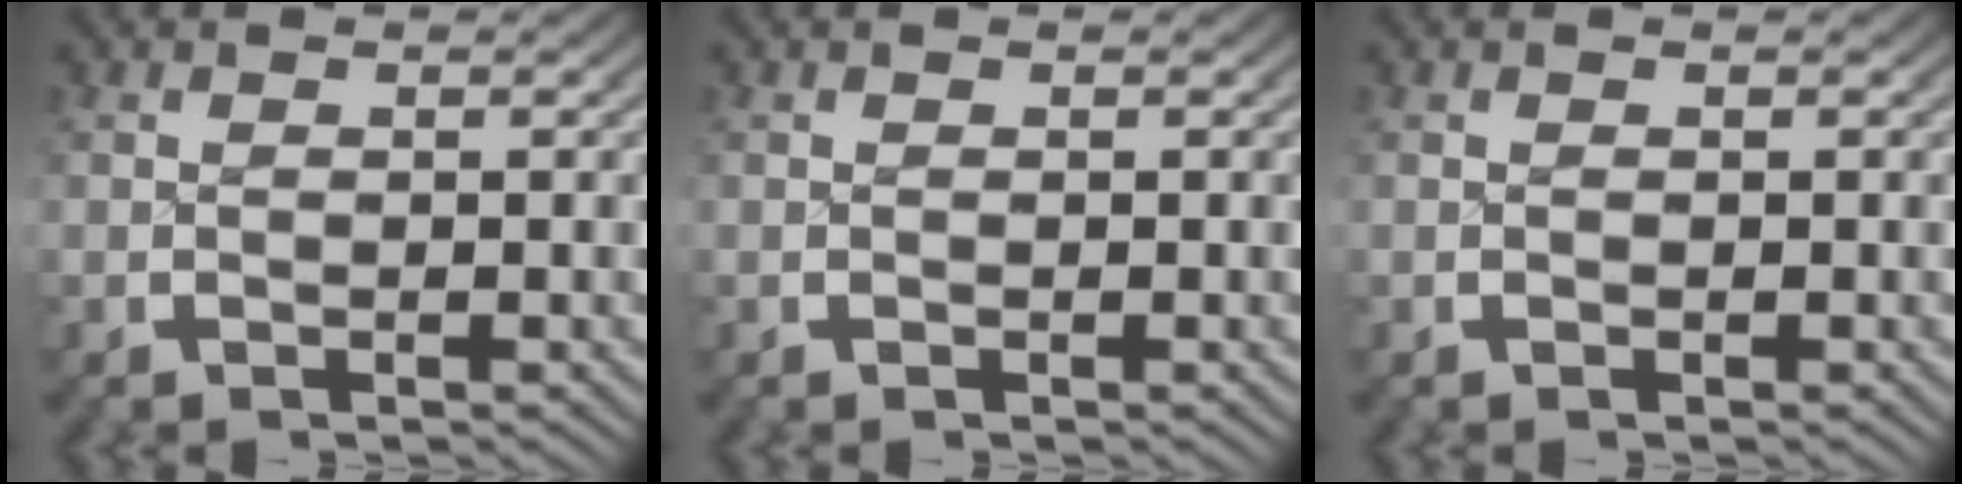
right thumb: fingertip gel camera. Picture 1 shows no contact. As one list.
[{"total": 0.0}, {"total": 0.0}]